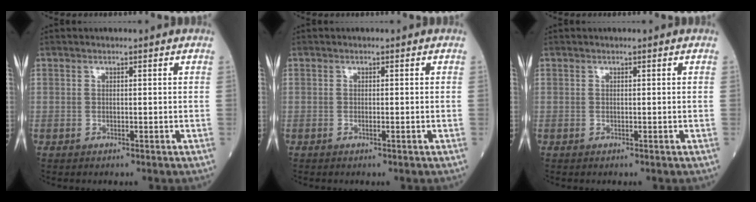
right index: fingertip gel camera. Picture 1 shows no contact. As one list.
[{"total": 0.6, "force": [-0.2, 0.0, 0.5], "torque": [-0.012, -0.001, -0.003]}, {"total": 0.0}]